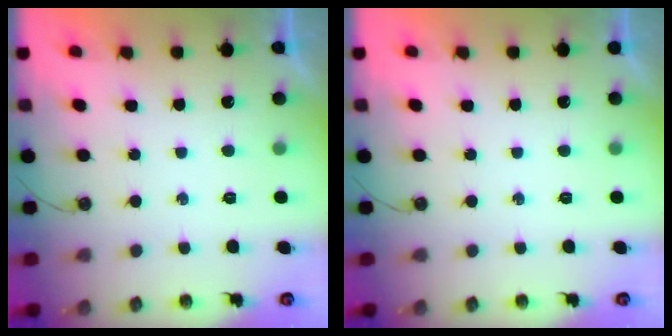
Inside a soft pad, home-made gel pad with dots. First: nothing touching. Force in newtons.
{"total": 0.0}